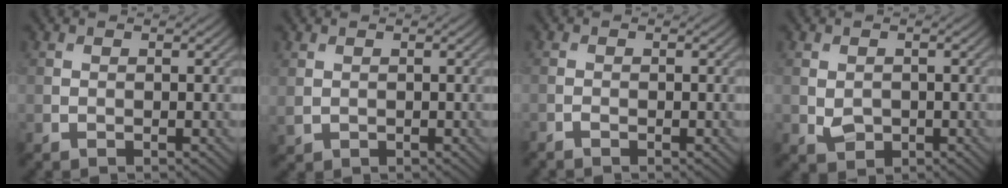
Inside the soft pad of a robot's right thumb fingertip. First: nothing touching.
{"total": 1.1, "force": [0.4, 0.9, 0.5], "torque": [-0.017, -0.004, 0.013]}
{"total": 0.6, "force": [-0.5, 0.1, 0.3], "torque": [-0.005, -0.001, -0.013]}
{"total": 2.1, "force": [-0.2, 1.8, 1.1], "torque": [-0.025, -0.008, -0.004]}